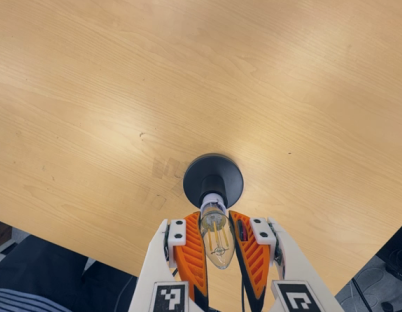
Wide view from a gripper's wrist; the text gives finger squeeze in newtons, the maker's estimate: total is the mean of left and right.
{"total": 21.4, "left": 21.3, "right": 21.5}